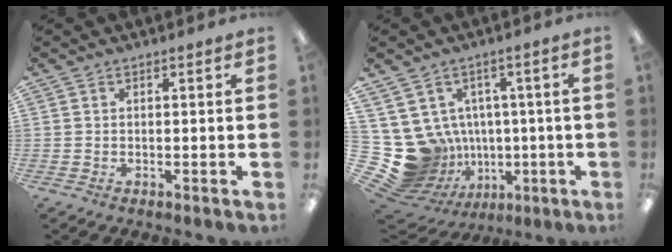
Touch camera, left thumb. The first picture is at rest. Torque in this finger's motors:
{"motor_torque": [-0.13, 0.22, 0.32, -0.37, 0.00]}